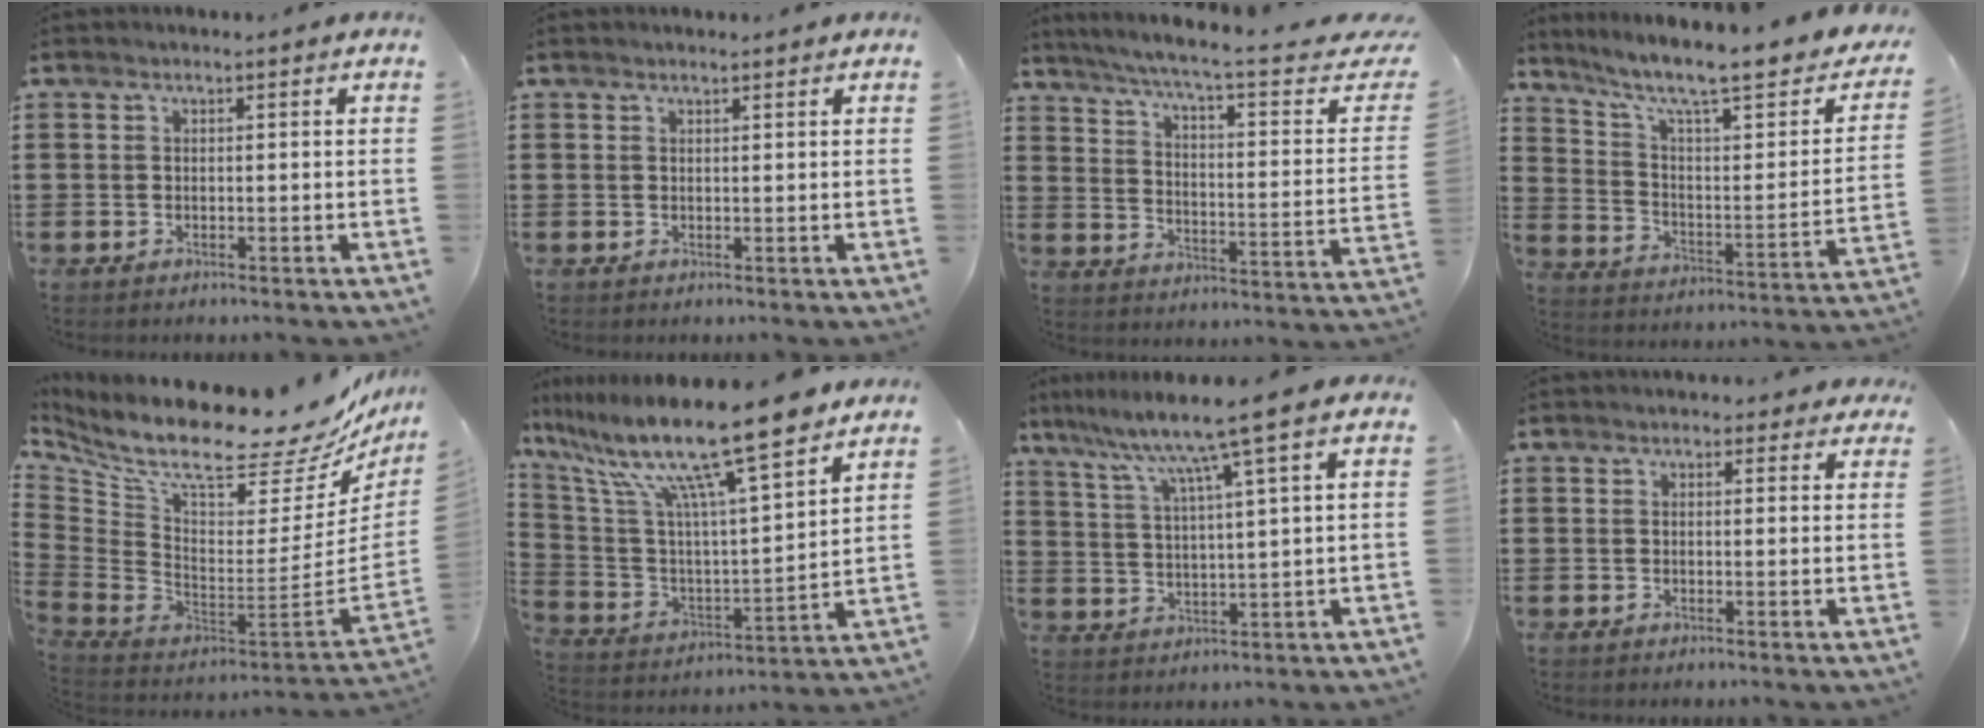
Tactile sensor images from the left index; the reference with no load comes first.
{"total": 0.6, "force": [0.6, 0.1, 0.2], "torque": [-0.005, 0.000, 0.012]}
{"total": 6.3, "force": [4.4, 0.0, 4.5], "torque": [-0.095, -0.037, 0.066]}
{"total": 8.7, "force": [6.3, 1.3, 5.8], "torque": [-0.121, -0.045, 0.097]}
{"total": 12.9, "force": [10.5, 1.3, 7.4], "torque": [-0.166, -0.096, 0.173]}
{"total": 15.3, "force": [11.8, 0.8, 9.7], "torque": [-0.216, -0.078, 0.194]}
{"total": 7.7, "force": [5.5, -1.1, 5.3], "torque": [-0.123, -0.030, 0.086]}
{"total": 1.5, "force": [0.9, 1.1, 0.6], "torque": [-0.009, 0.006, 0.013]}